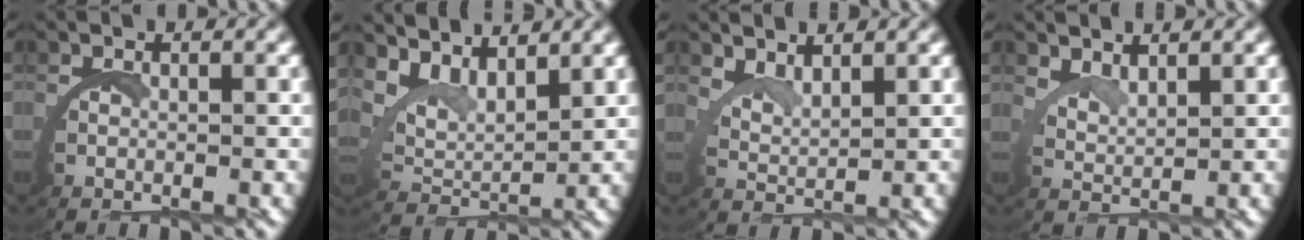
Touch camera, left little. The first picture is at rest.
{"total": 5.2, "force": [3.8, 2.5, 2.5], "torque": [-0.071, 0.000, 0.065]}
{"total": 2.9, "force": [2.8, 0.1, 0.7], "torque": [-0.030, -0.006, 0.051]}
{"total": 2.7, "force": [2.6, -0.3, 0.5], "torque": [-0.021, -0.005, 0.051]}